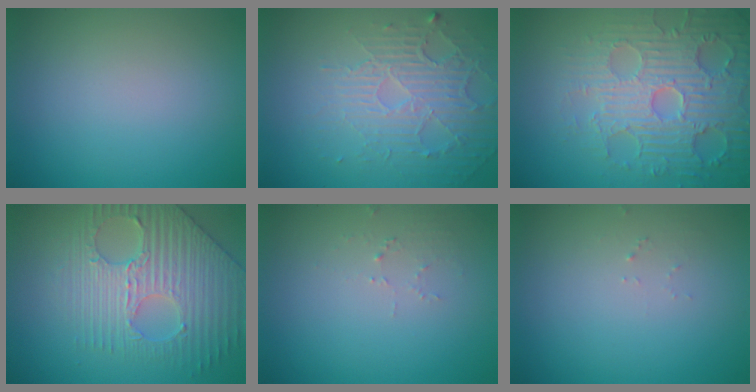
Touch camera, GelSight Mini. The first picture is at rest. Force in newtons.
{"total": 5.8, "press": 3.4, "slide": 4.7}
{"total": 6.8, "press": 5.8, "slide": 3.5}
{"total": 5.3, "press": 5.0, "slide": 1.9}
{"total": 1.1, "press": 1.1, "slide": 0.1}
{"total": 0.7, "press": 0.7, "slide": 0.1}